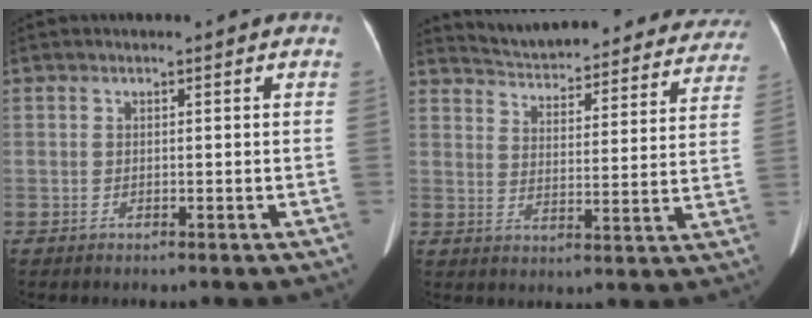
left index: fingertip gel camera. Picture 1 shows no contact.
{"total": 26.6, "force": [24.8, 5.6, 7.6], "torque": [-0.116, -0.045, 0.304]}